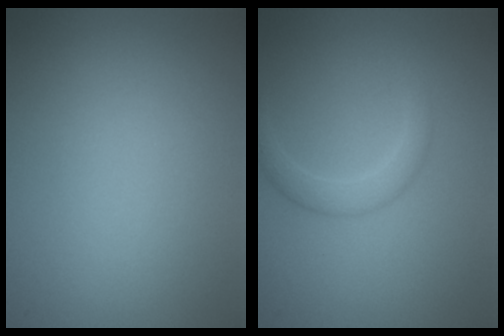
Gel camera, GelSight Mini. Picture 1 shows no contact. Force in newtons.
{"total": 1.9, "press": 1.9, "slide": 0.0}